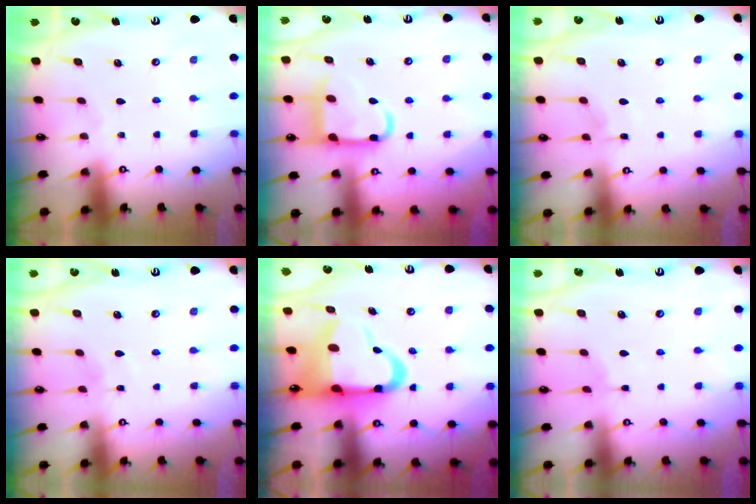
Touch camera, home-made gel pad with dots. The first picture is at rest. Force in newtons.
{"total": 13.6, "press": 13.5, "slide": 1.5}
{"total": 5.3, "press": 5.3, "slide": 0.6}
{"total": 3.5, "press": 3.5, "slide": 0.5}
{"total": 14.3, "press": 14.0, "slide": 3.0}
{"total": 3.0, "press": 2.9, "slide": 0.5}